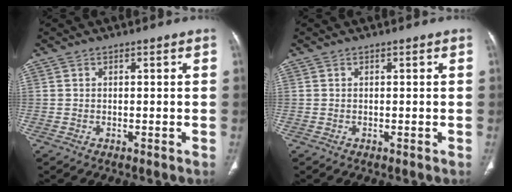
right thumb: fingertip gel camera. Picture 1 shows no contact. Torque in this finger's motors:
{"motor_torque": [-0.11, 0.11, -0.36, -0.20, 0.00]}